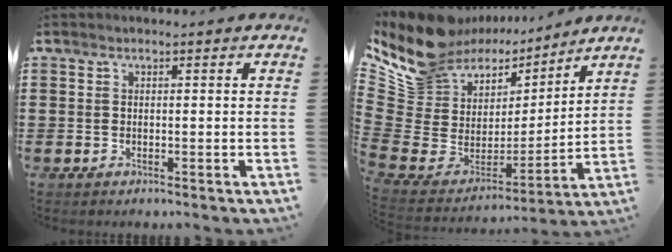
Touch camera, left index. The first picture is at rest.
{"total": 13.0, "force": [9.6, 7.9, 3.7], "torque": [-0.126, -0.070, 0.171]}